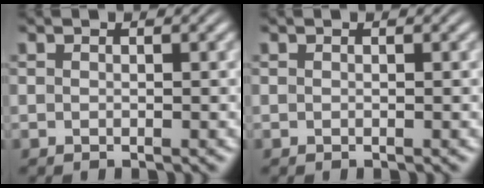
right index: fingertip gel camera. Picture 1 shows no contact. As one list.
[{"total": 0.0}]